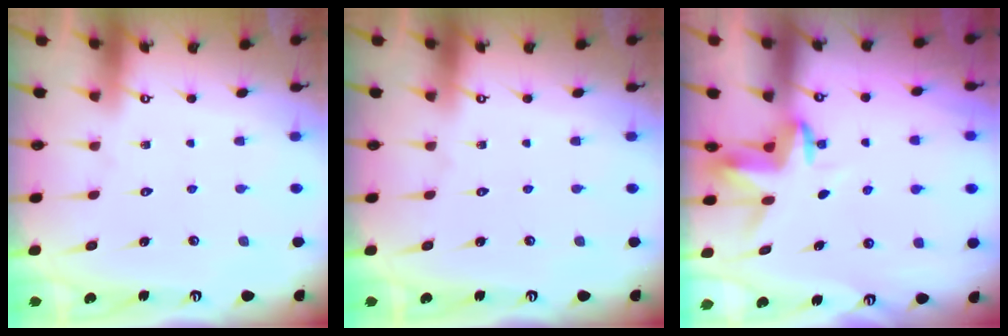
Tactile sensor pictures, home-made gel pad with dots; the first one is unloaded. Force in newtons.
{"total": 0.0}
{"total": 3.5, "press": 3.5, "slide": 0.2}